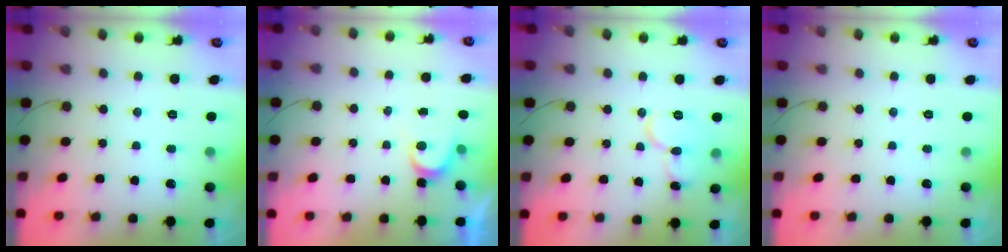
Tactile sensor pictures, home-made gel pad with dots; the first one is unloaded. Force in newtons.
{"total": 3.5, "press": 3.5, "slide": 0.3}
{"total": 8.9, "press": 8.8, "slide": 1.1}
{"total": 0.0}